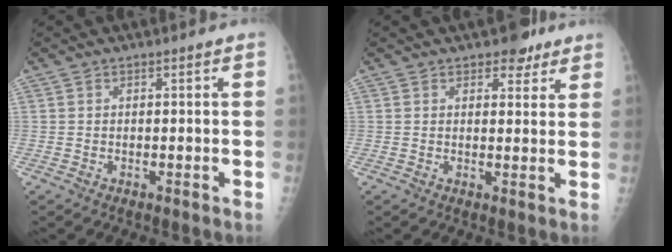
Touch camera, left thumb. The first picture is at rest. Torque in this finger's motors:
{"motor_torque": [0.67, 0.54, 0.18, -0.42, 0.06]}